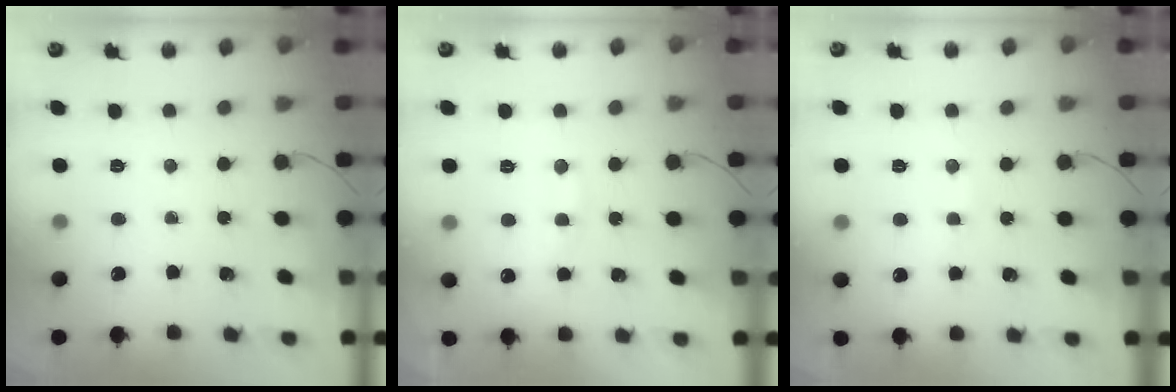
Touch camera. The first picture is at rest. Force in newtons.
{"total": 9.2, "press": 9.1, "slide": 1.2}
{"total": 2.6, "press": 2.5, "slide": 0.8}